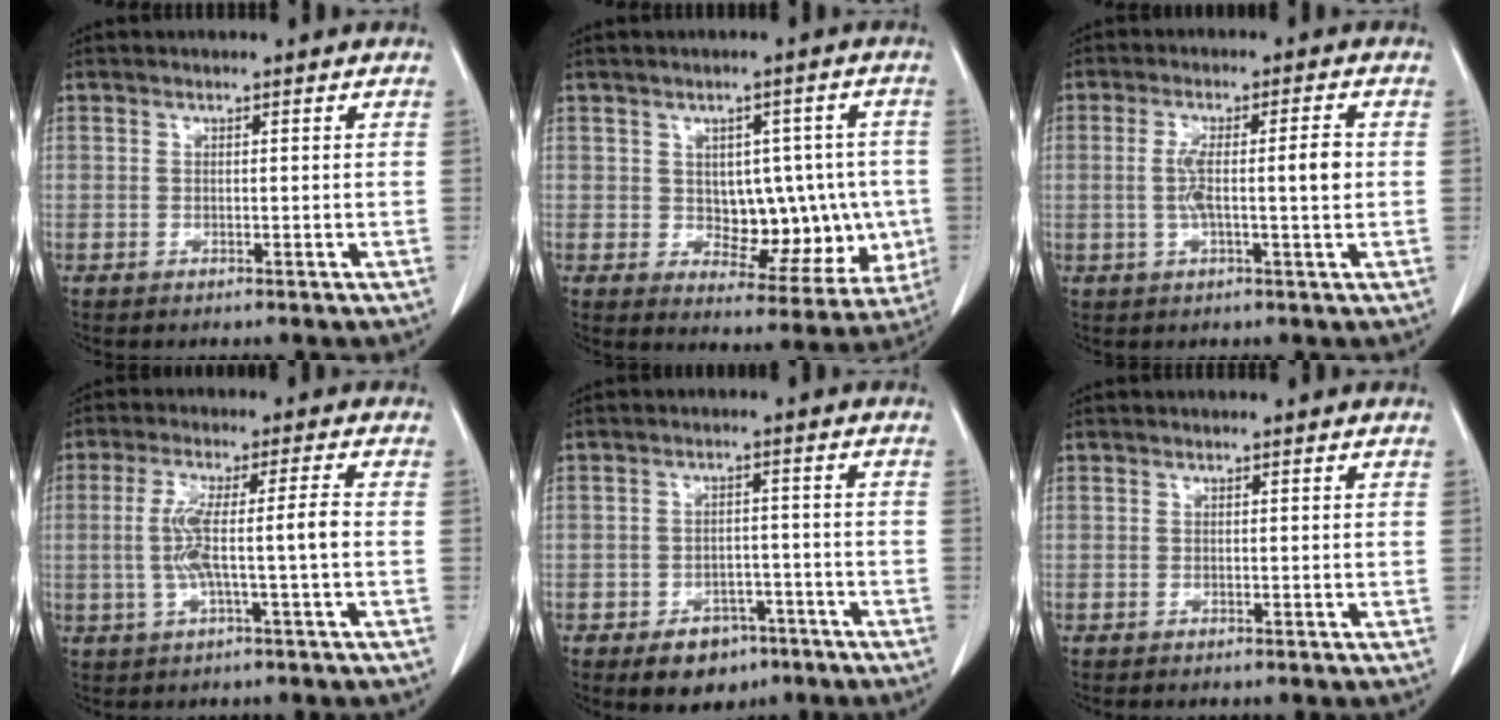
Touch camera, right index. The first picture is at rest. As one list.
[{"total": 10.9, "force": [-0.4, 6.5, 8.7], "torque": [-0.091, 0.021, 0.018]}, {"total": 6.9, "force": [-0.1, 1.1, 6.8], "torque": [-0.126, 0.012, -0.001]}, {"total": 7.3, "force": [-0.9, -0.2, 7.3], "torque": [-0.148, 0.012, -0.013]}, {"total": 6.6, "force": [-4.2, 4.1, 3.0], "torque": [-0.041, 0.005, -0.055]}, {"total": 0.0}]